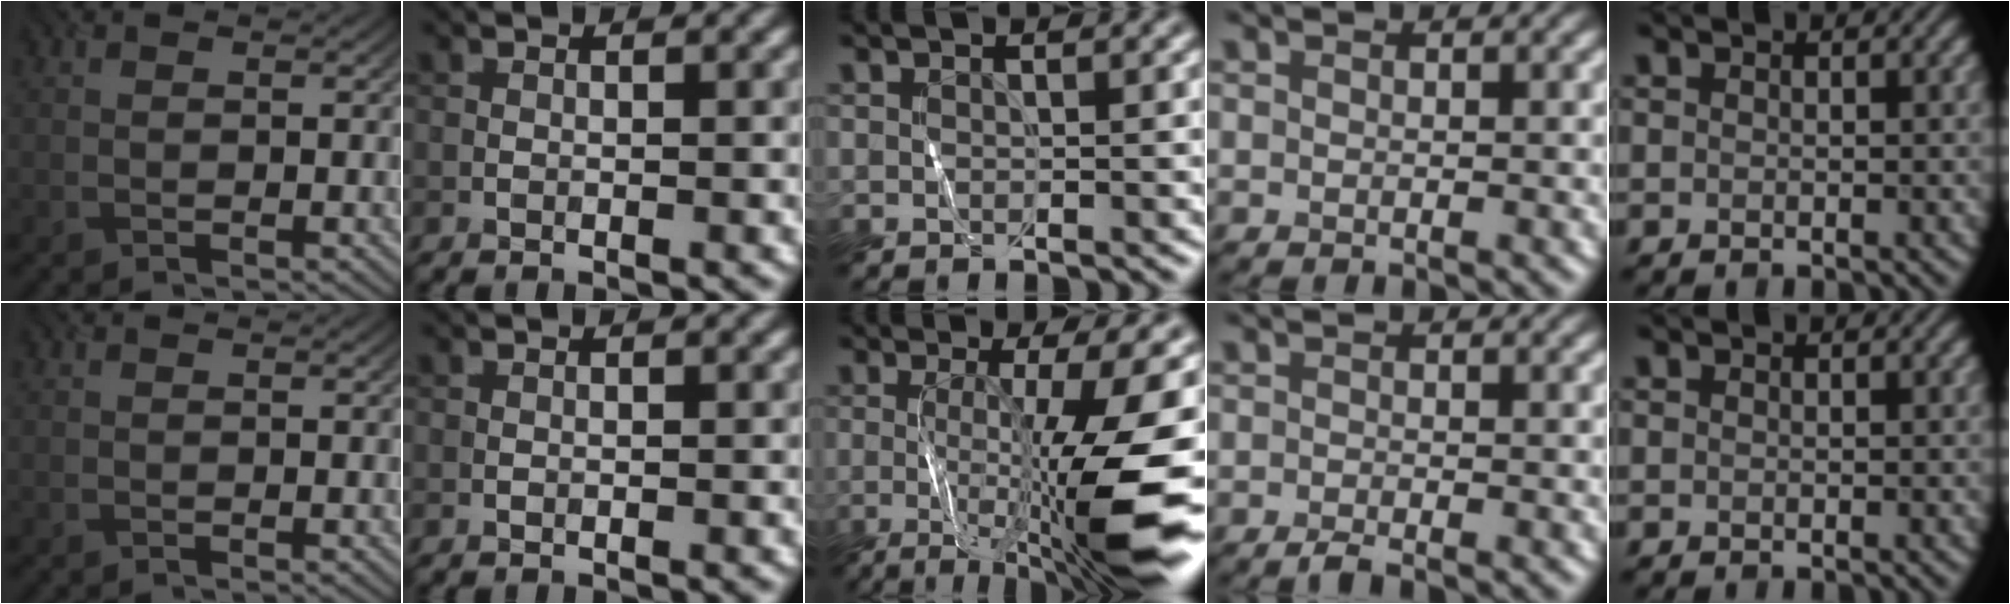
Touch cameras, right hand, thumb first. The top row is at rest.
{"middle": {"total": 11.3, "force": [-1.5, 2.4, 11.0], "torque": [-0.176, -0.024, -0.018]}, "ring": {"total": 1.2, "force": [-0.9, 0.2, 0.8], "torque": [-0.015, -0.001, -0.020]}}